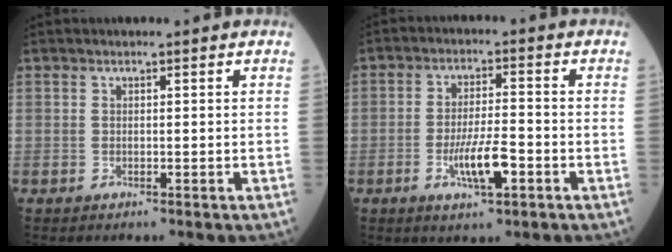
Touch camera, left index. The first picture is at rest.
{"total": 6.6, "force": [-2.7, 1.3, 5.9], "torque": [-0.114, -0.008, -0.050]}